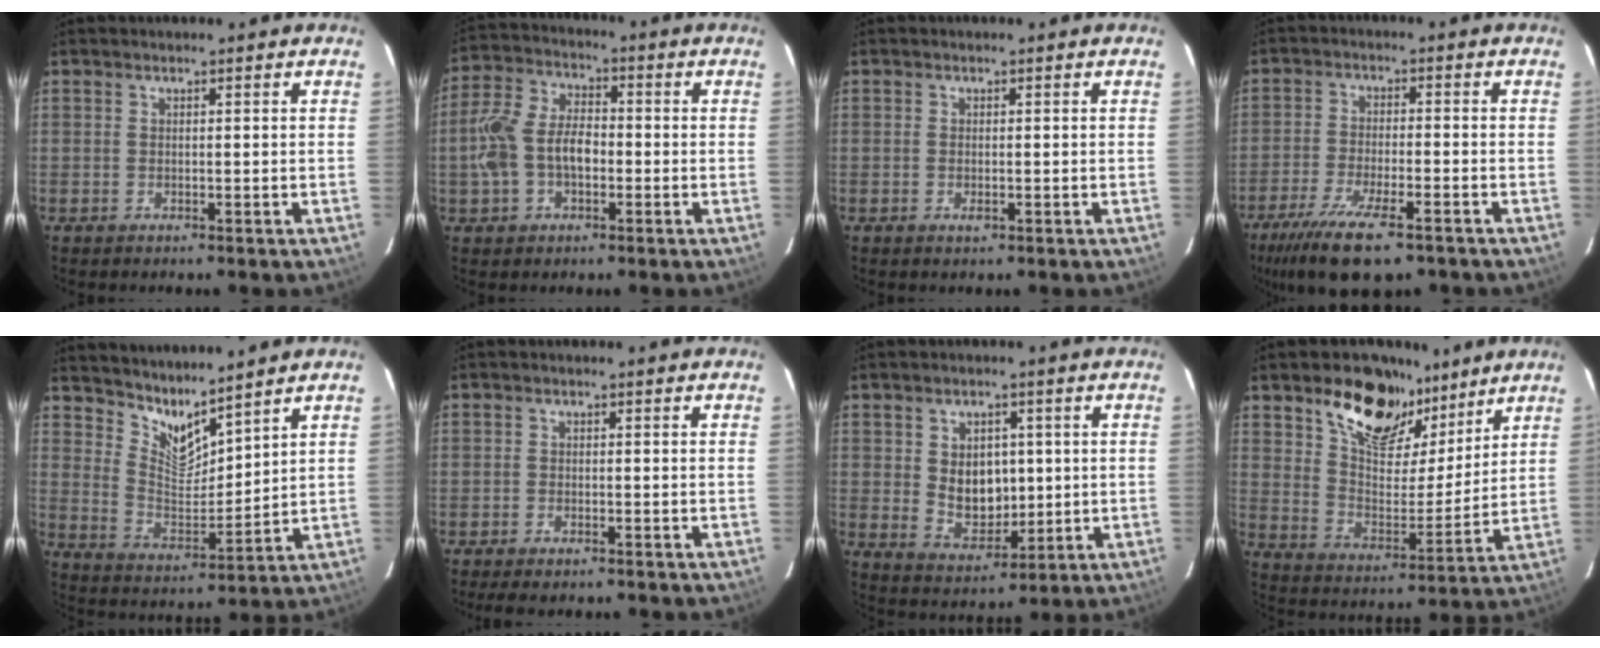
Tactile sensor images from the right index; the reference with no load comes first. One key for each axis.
{"total": 10.3, "fx": -2.1, "fy": 6.5, "fz": 7.7, "tx": -0.168, "ty": 0.017, "tz": -0.037}
{"total": 1.0, "fx": -0.4, "fy": 0.5, "fz": 0.8, "tx": -0.017, "ty": -0.002, "tz": -0.005}
{"total": 13.8, "fx": -9.6, "fy": 3.8, "fz": 9.1, "tx": -0.201, "ty": -0.040, "tz": -0.170}
{"total": 9.2, "fx": 8.3, "fy": 1.6, "fz": 3.8, "tx": -0.067, "ty": -0.013, "tz": 0.159}
{"total": 3.6, "fx": -3.1, "fy": 0.9, "fz": 1.6, "tx": -0.047, "ty": -0.013, "tz": -0.050}
{"total": 8.2, "fx": 0.8, "fy": 6.2, "fz": 5.3, "tx": -0.094, "ty": -0.003, "tz": 0.033}
{"total": 16.6, "fx": 11.2, "fy": 8.3, "fz": 8.9, "tx": -0.153, "ty": 0.012, "tz": 0.197}